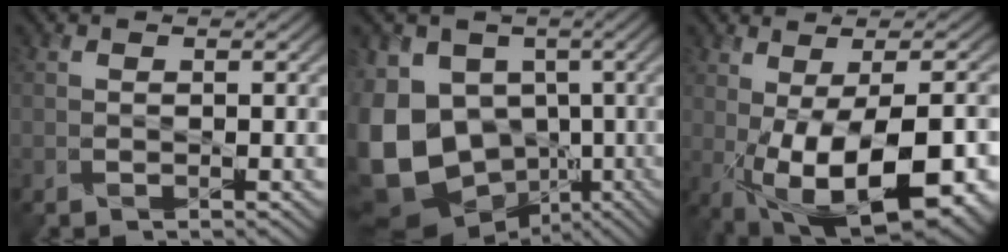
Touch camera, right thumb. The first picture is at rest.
{"total": 17.2, "force": [-3.3, 13.6, 10.0], "torque": [-0.258, -0.034, -0.051]}
{"total": 15.3, "force": [-3.9, 6.6, 13.3], "torque": [-0.193, -0.012, -0.037]}